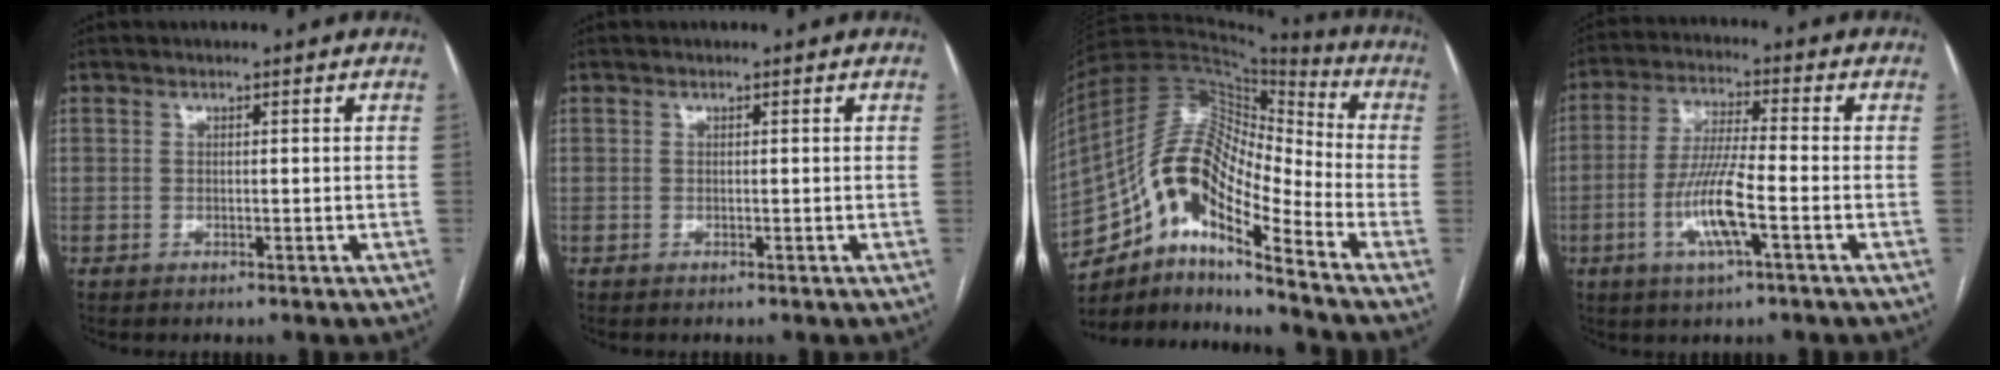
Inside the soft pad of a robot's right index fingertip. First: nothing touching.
{"total": 0.0}
{"total": 16.9, "force": [-9.6, 4.6, 13.1], "torque": [-0.244, 0.044, -0.166]}
{"total": 9.7, "force": [-3.2, 0.8, 9.1], "torque": [-0.185, -0.006, -0.062]}